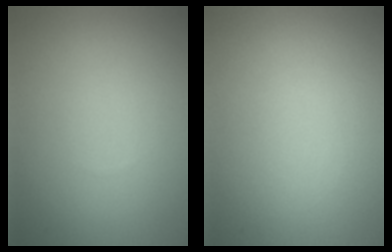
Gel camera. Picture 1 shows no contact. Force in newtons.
{"total": 0.0}